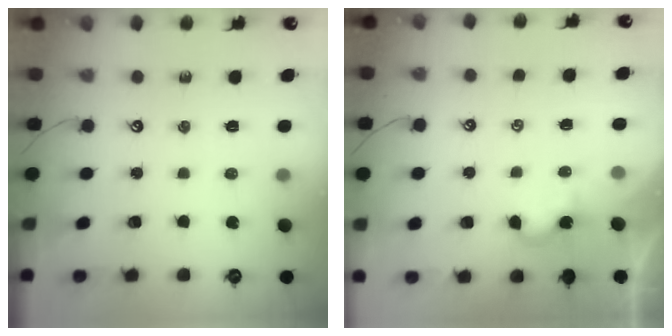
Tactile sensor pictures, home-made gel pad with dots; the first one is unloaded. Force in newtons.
{"total": 2.8, "press": 2.7, "slide": 0.3}